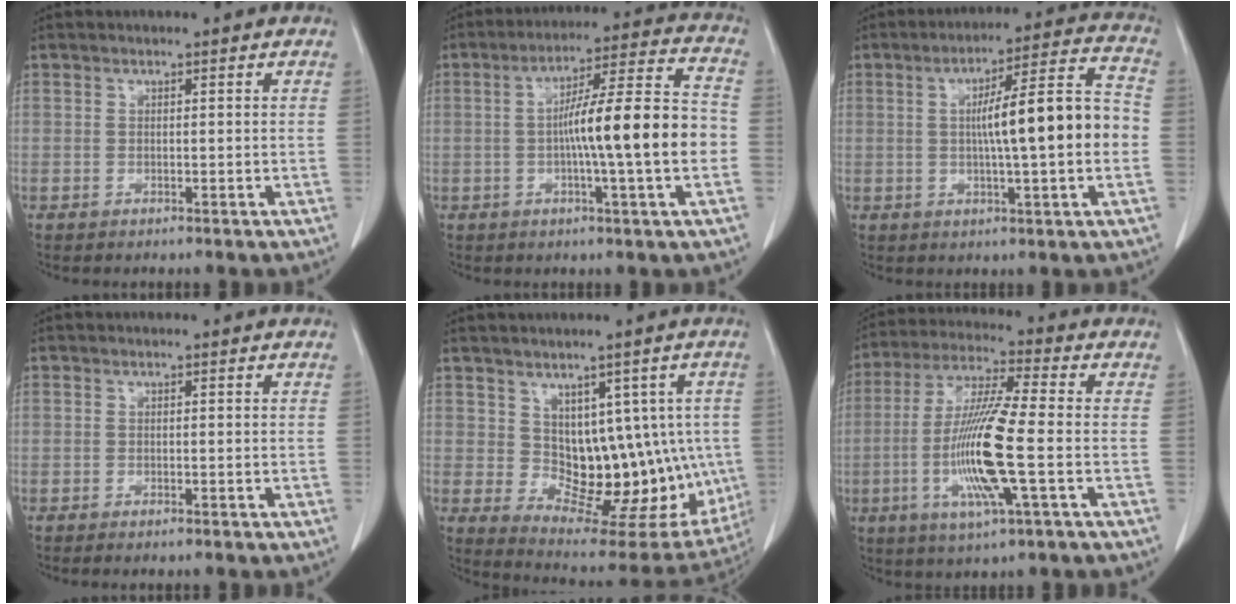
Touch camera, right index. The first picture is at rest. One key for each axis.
{"total": 15.0, "fx": -2.0, "fy": 0.3, "fz": 14.8, "tx": -0.232, "ty": 0.016, "tz": -0.036}
{"total": 13.9, "fx": -0.6, "fy": 0.8, "fz": 13.8, "tx": -0.208, "ty": 0.020, "tz": -0.012}
{"total": 1.5, "fx": -1.2, "fy": 0.1, "fz": 0.8, "tx": -0.013, "ty": -0.003, "tz": -0.015}
{"total": 14.2, "fx": 0.6, "fy": 8.4, "fz": 11.4, "tx": -0.125, "ty": 0.012, "tz": 0.035}
{"total": 14.0, "fx": -2.9, "fy": 0.5, "fz": 13.7, "tx": -0.280, "ty": -0.013, "tz": -0.061}